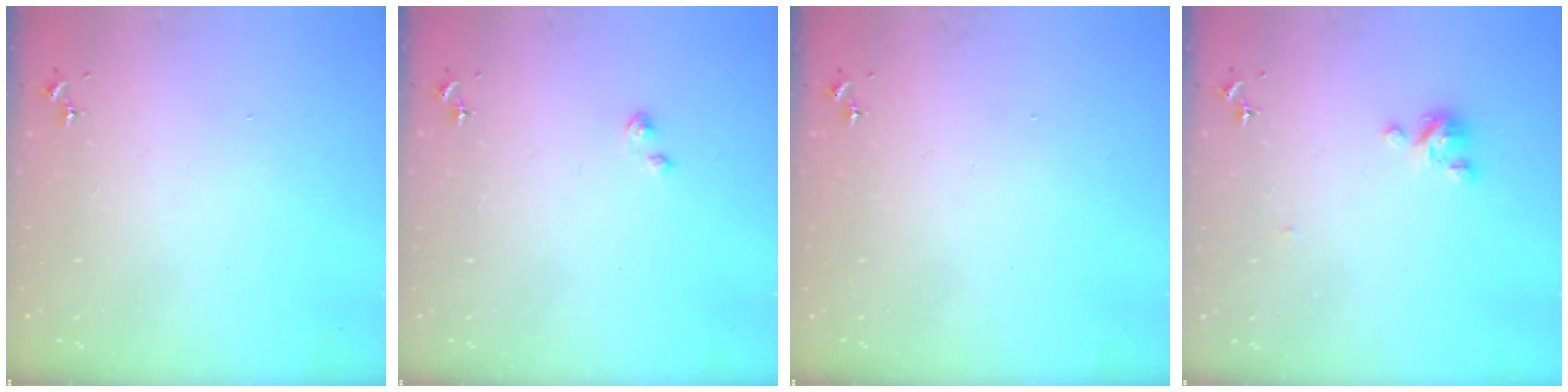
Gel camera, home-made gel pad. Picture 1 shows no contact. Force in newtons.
{"total": 2.2, "press": 2.2, "slide": 0.2}
{"total": 0.0}
{"total": 3.8, "press": 3.8, "slide": 0.2}